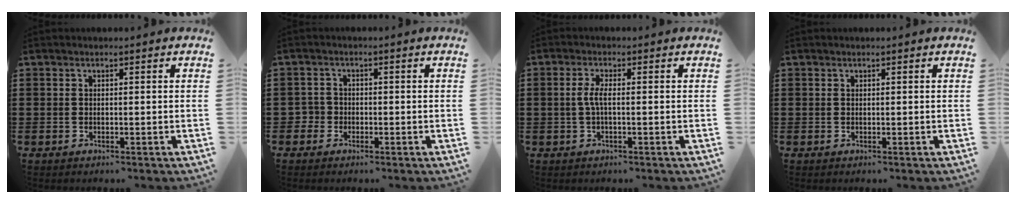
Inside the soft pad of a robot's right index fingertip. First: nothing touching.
{"total": 2.1, "force": [-0.9, 1.9, 0.3], "torque": [-0.020, 0.000, -0.025]}
{"total": 2.8, "force": [-0.3, 0.6, 2.7], "torque": [-0.066, -0.004, -0.012]}
{"total": 0.0}